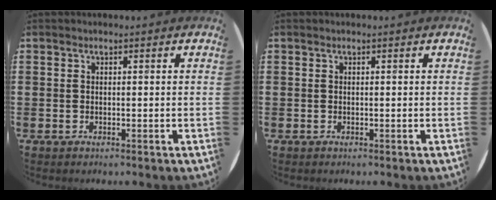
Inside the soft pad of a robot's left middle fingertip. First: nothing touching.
{"total": 0.0}